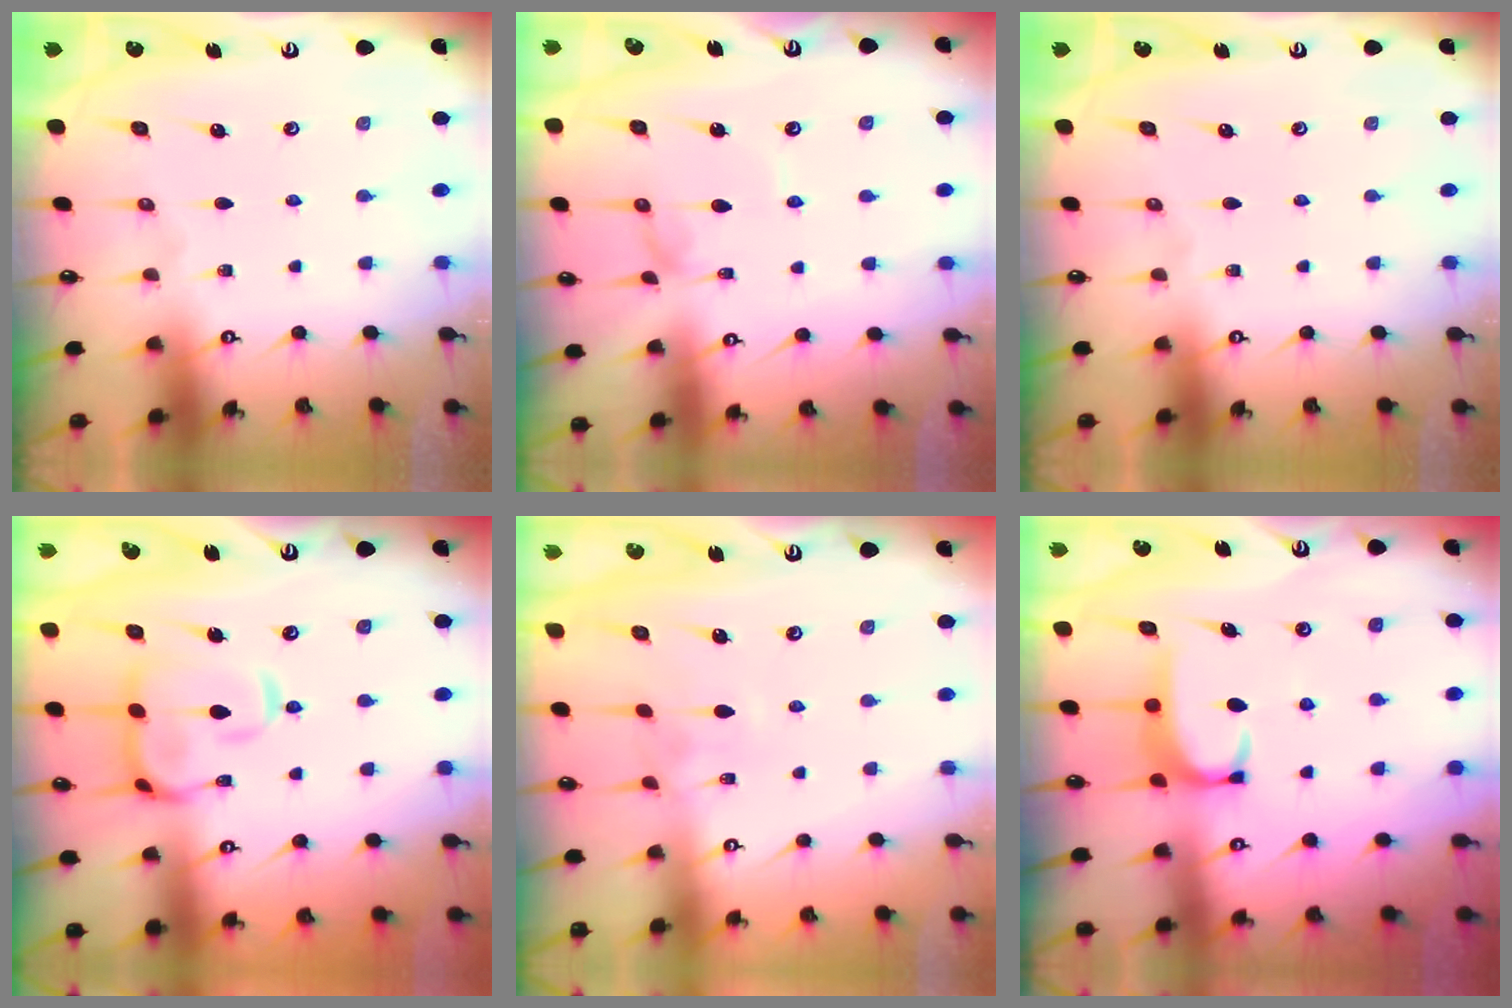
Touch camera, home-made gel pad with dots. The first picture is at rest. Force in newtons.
{"total": 0.0}
{"total": 0.0}
{"total": 8.9, "press": 8.8, "slide": 1.7}
{"total": 3.1, "press": 3.1, "slide": 0.2}
{"total": 2.8, "press": 2.8, "slide": 0.5}